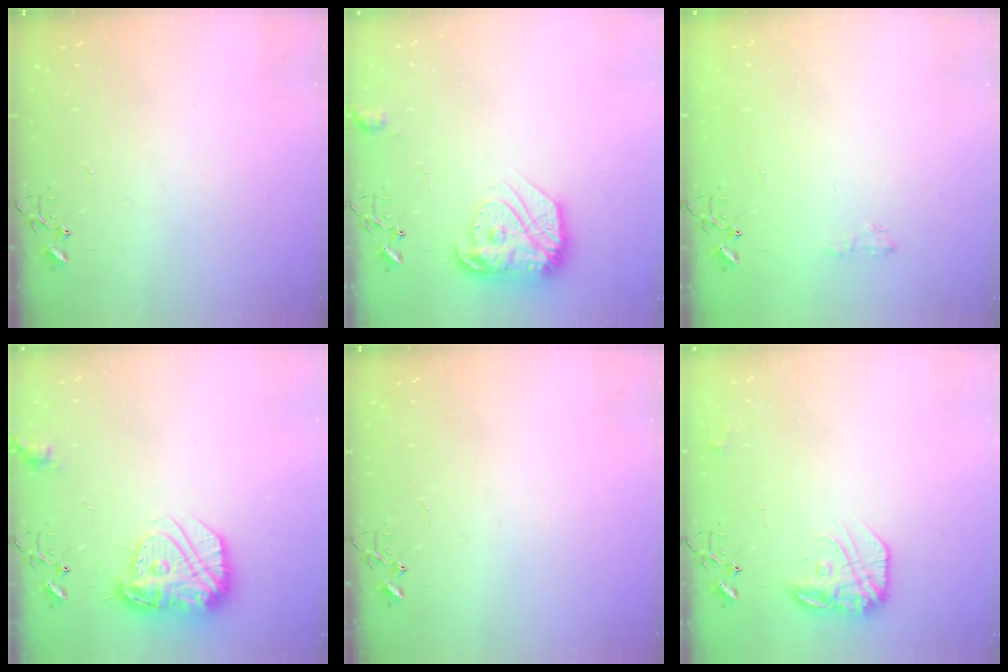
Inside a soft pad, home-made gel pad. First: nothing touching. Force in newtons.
{"total": 17.9, "press": 17.9, "slide": 1.2}
{"total": 5.2, "press": 5.2, "slide": 0.7}
{"total": 17.4, "press": 17.4, "slide": 1.3}
{"total": 0.0}
{"total": 15.5, "press": 15.5, "slide": 1.0}